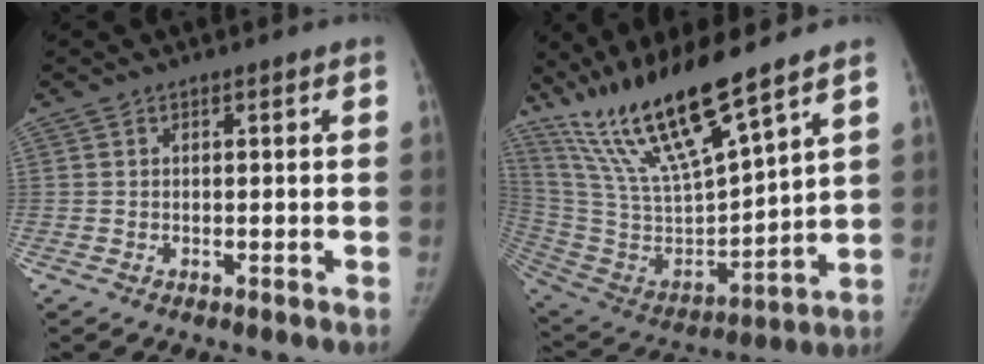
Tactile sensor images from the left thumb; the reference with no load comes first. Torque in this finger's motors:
{"motor_torque": [1.86, 1.78, 1.04, -1.73, 0.58]}